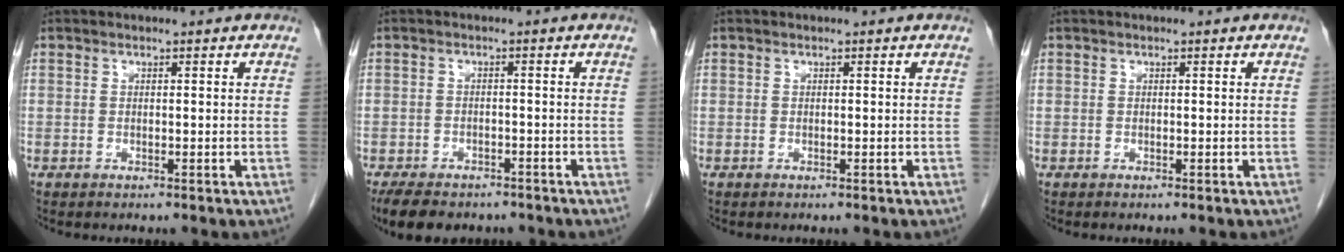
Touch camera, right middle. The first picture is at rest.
{"total": 9.2, "force": [-7.2, 4.1, 3.9], "torque": [-0.067, -0.006, -0.100]}
{"total": 0.0}
{"total": 0.0}